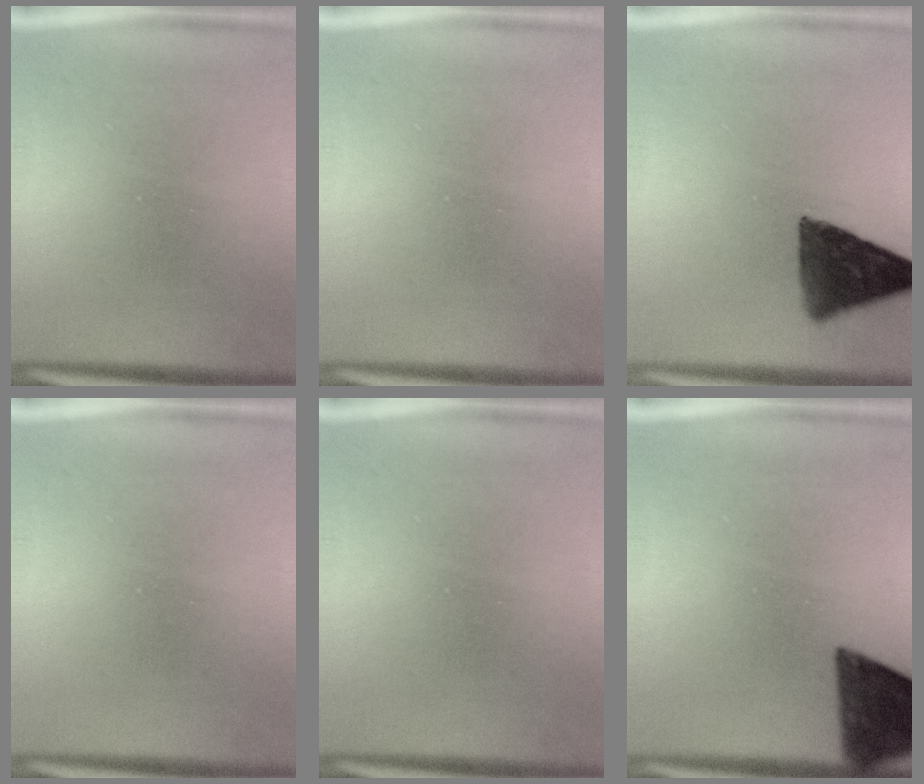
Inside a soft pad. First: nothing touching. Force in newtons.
{"total": 0.0}
{"total": 11.1}
{"total": 0.0}
{"total": 0.0}
{"total": 11.6}